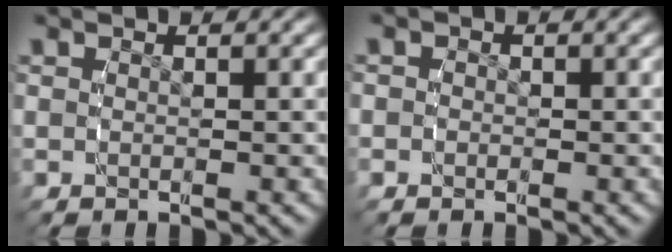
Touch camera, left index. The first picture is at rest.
{"total": 0.7, "force": [-0.4, 0.6, 0.0], "torque": [-0.001, -0.003, -0.008]}